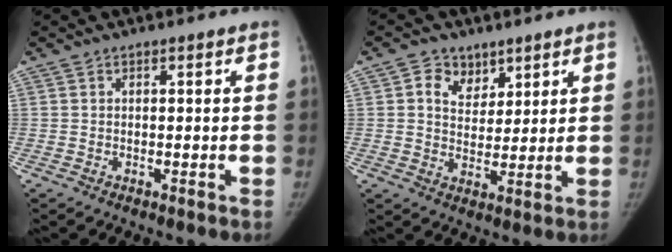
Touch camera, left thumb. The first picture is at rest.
{"total": 6.2, "force": [3.4, 4.7, 2.2], "torque": [-0.011, -0.017, 0.058]}